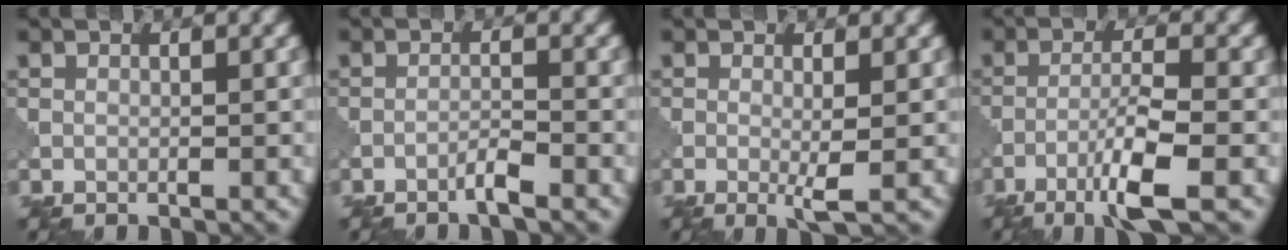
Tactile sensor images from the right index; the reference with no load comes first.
{"total": 1.6, "force": [-1.2, 0.0, 1.1], "torque": [-0.018, 0.007, -0.029]}
{"total": 2.0, "force": [-0.2, 0.1, 2.0], "torque": [-0.039, -0.007, -0.004]}
{"total": 5.5, "force": [-2.9, 0.4, 4.6], "torque": [-0.081, 0.007, -0.062]}